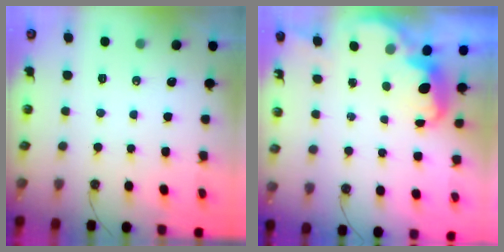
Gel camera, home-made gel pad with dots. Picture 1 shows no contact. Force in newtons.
{"total": 2.7, "press": 2.7, "slide": 0.7}